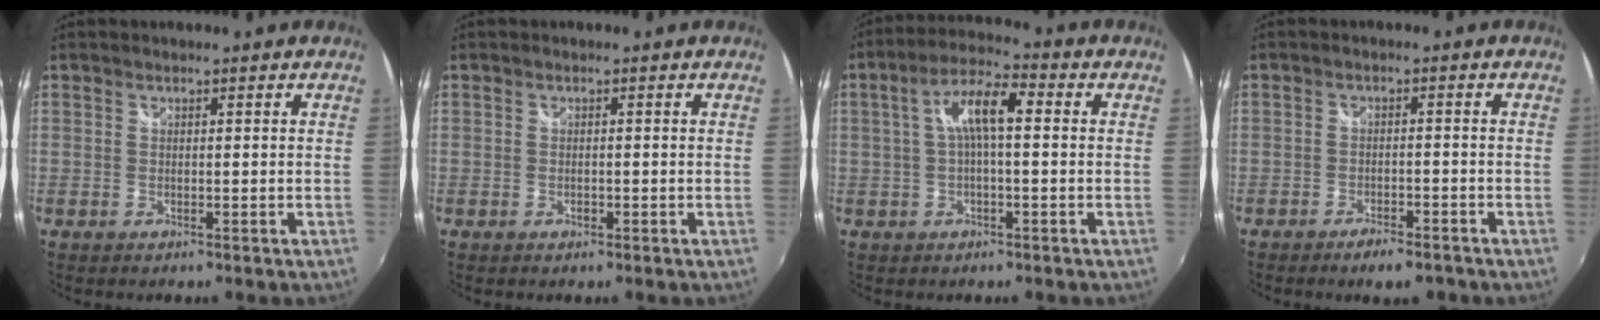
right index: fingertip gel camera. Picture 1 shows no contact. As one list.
[{"total": 0.9, "force": [-0.5, 0.6, 0.5], "torque": [-0.008, 0.000, -0.008]}, {"total": 7.5, "force": [0.5, 2.0, 7.2], "torque": [-0.143, 0.020, 0.011]}, {"total": 4.8, "force": [-3.8, 1.7, 2.4], "torque": [-0.056, -0.004, -0.057]}]